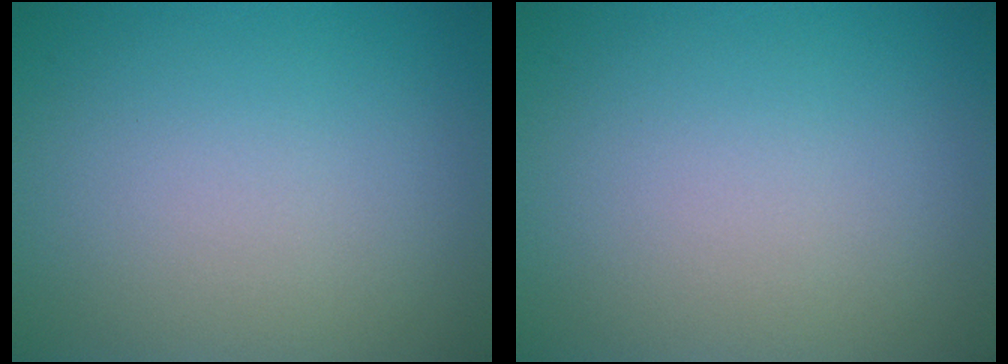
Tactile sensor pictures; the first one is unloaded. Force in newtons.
{"total": 0.0}